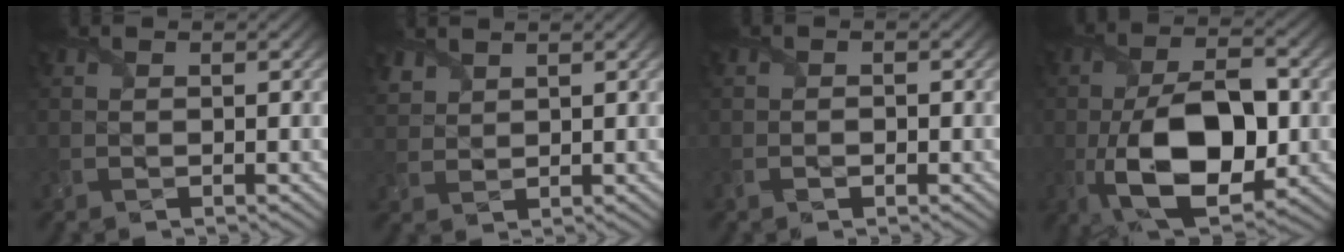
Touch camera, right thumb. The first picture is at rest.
{"total": 2.7, "force": [2.2, 1.3, 0.8], "torque": [-0.027, 0.004, 0.054]}
{"total": 1.2, "force": [-0.6, 0.8, 0.7], "torque": [-0.012, -0.004, -0.010]}
{"total": 14.1, "force": [-3.2, 7.3, 11.7], "torque": [-0.216, -0.014, -0.058]}